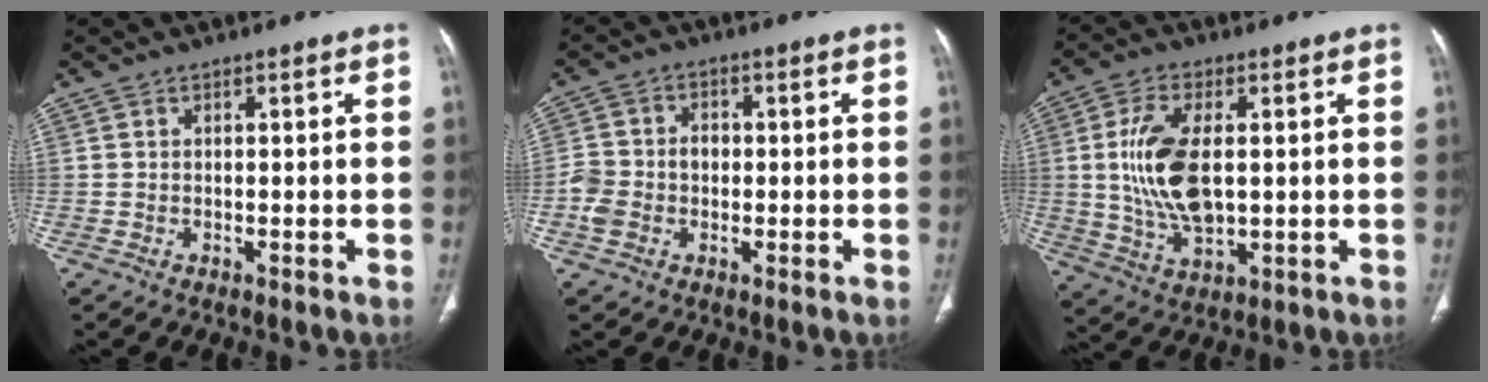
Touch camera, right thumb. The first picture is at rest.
{"total": 6.2, "force": [-1.2, 5.0, 3.5], "torque": [-0.064, 0.020, -0.025]}
{"total": 13.1, "force": [1.1, 6.8, 11.2], "torque": [-0.222, -0.007, 0.028]}